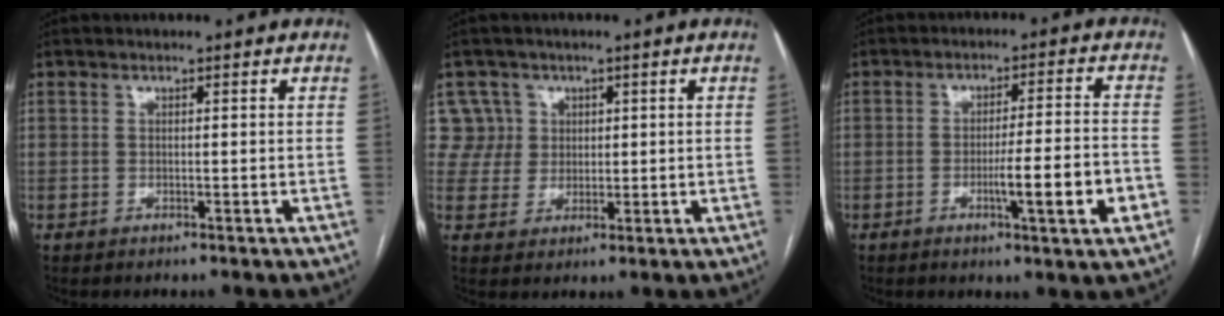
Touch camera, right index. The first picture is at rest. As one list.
[{"total": 5.6, "force": [2.1, 5.1, -0.6], "torque": [0.030, 0.015, 0.045]}, {"total": 9.3, "force": [-3.2, 0.0, 8.7], "torque": [-0.131, -0.003, -0.049]}]